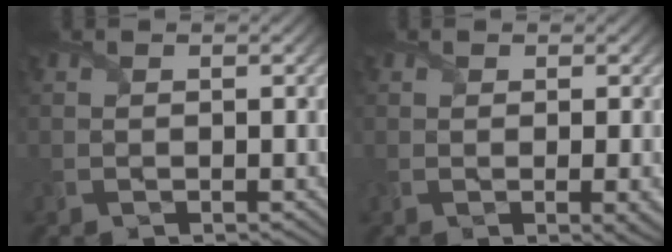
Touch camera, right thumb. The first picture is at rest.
{"total": 2.6, "force": [-0.5, 0.4, 2.6], "torque": [-0.039, -0.003, -0.009]}